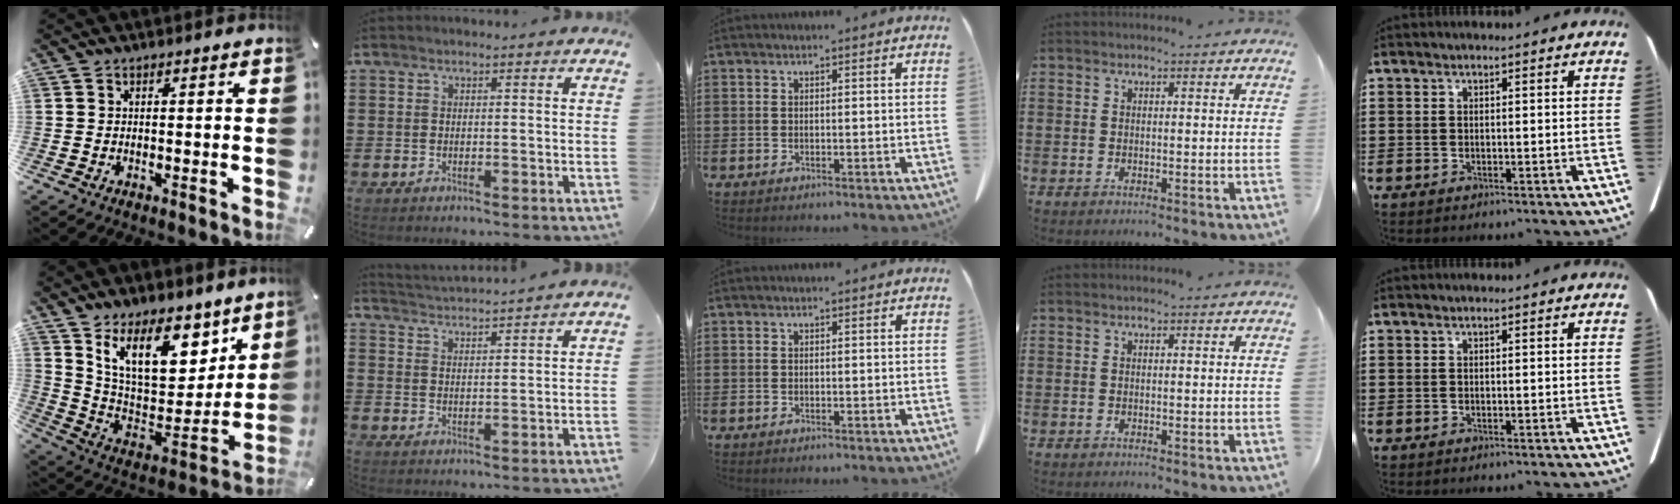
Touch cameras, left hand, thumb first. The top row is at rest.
{"thumb": {"total": 18.0, "force": [11.8, 9.2, 10.0], "torque": [-0.168, -0.089, 0.214]}, "index": {"total": 2.7, "force": [2.6, -0.7, -0.4], "torque": [-0.002, -0.015, 0.045]}}